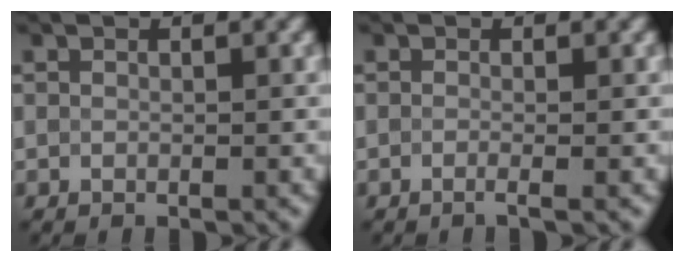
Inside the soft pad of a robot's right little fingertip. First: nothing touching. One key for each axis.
{"total": 0.9, "fx": -0.7, "fy": 0.2, "fz": 0.6, "tx": -0.002, "ty": -0.009, "tz": -0.020}